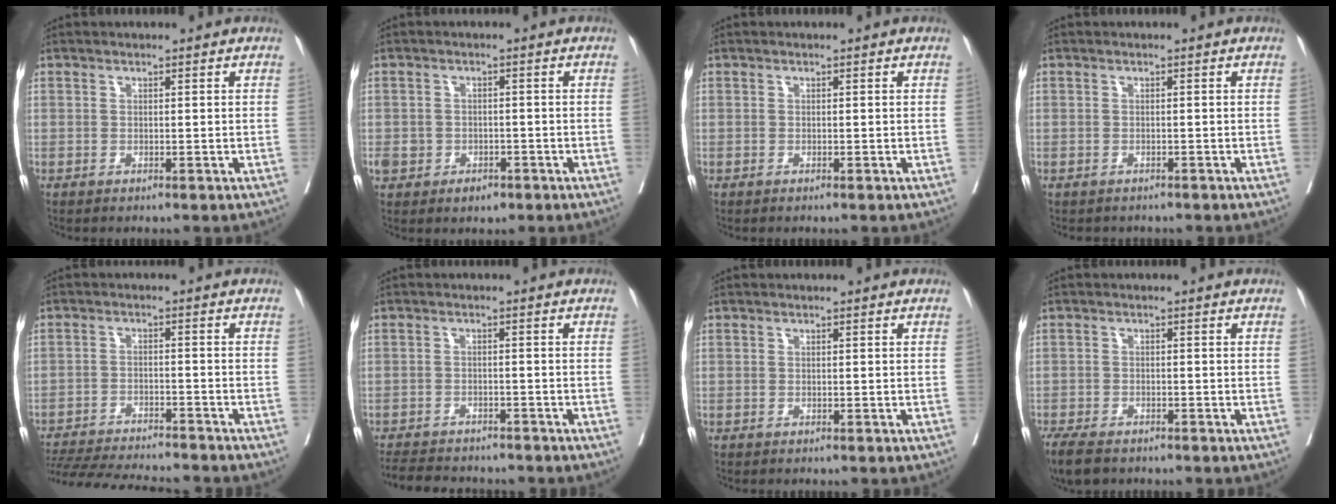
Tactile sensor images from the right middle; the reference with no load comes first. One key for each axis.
{"total": 4.1, "fx": -2.0, "fy": 3.2, "fz": 1.7, "tx": -0.019, "ty": 0.007, "tz": -0.021}
{"total": 0.0}
{"total": 2.2, "fx": -2.0, "fy": 1.0, "fz": 0.3, "tx": -0.009, "ty": -0.002, "tz": -0.028}
{"total": 17.4, "fx": -16.1, "fy": 1.8, "fz": 6.3, "tx": -0.132, "ty": -0.025, "tz": -0.234}
{"total": 10.2, "fx": -9.3, "fy": 2.7, "fz": 3.4, "tx": -0.067, "ty": -0.006, "tz": -0.127}
{"total": 0.0}
{"total": 6.3, "fx": -4.9, "fy": 2.4, "fz": 3.1, "tx": -0.056, "ty": -0.013, "tz": -0.079}